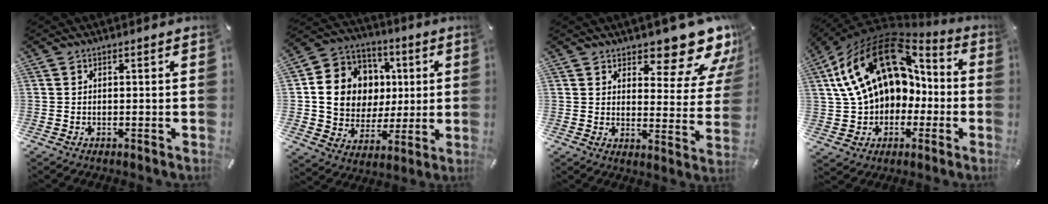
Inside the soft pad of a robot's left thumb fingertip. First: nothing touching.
{"total": 14.8, "force": [2.2, 13.6, 5.4], "torque": [-0.105, -0.001, 0.050]}
{"total": 12.6, "force": [10.1, 4.5, 5.9], "torque": [-0.065, -0.094, 0.169]}
{"total": 21.6, "force": [6.0, 15.4, 13.9], "torque": [-0.248, -0.022, 0.111]}